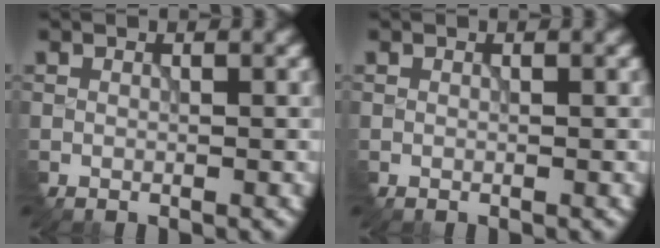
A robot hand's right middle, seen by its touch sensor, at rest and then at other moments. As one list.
[{"total": 0.0}]